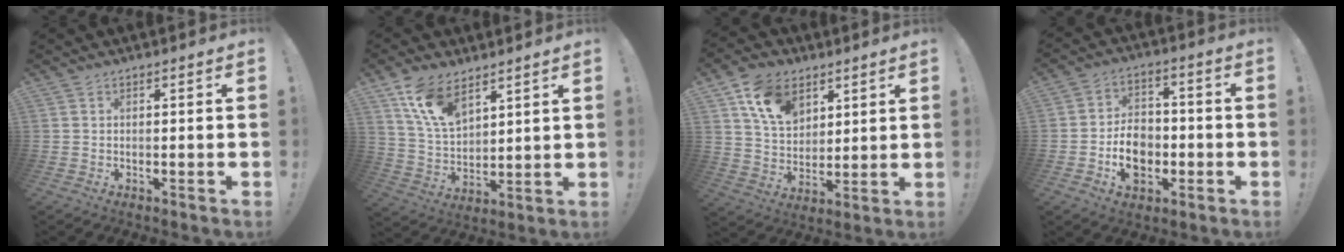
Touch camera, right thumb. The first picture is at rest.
{"total": 13.1, "force": [8.7, 6.9, 6.9], "torque": [-0.142, -0.036, 0.171]}
{"total": 13.4, "force": [7.4, 9.3, 6.2], "torque": [-0.110, -0.027, 0.144]}
{"total": 10.7, "force": [-2.8, 8.4, 5.9], "torque": [-0.099, 0.015, -0.047]}